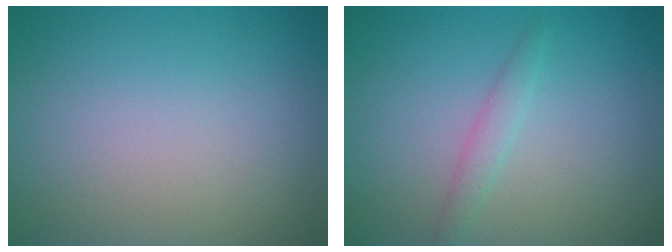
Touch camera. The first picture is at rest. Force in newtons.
{"total": 1.4, "press": 1.4, "slide": 0.1}